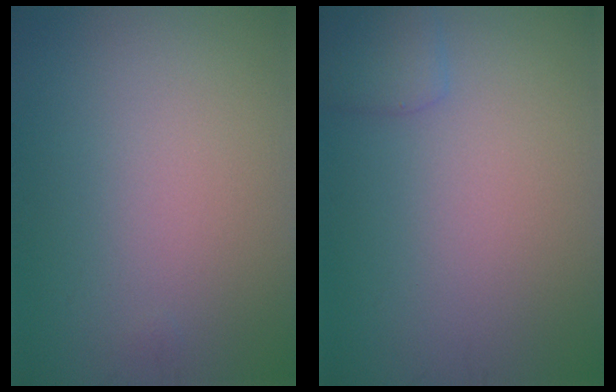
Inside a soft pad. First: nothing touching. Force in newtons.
{"total": 1.7, "press": 1.7, "slide": 0.1}